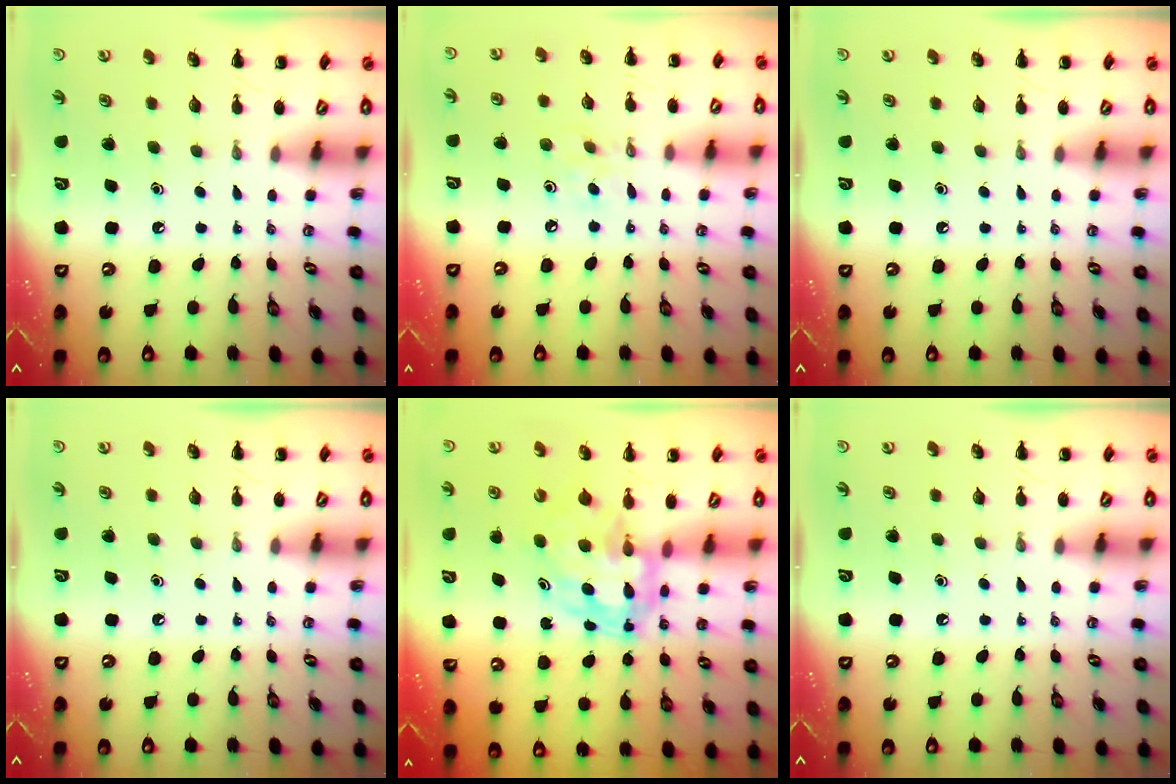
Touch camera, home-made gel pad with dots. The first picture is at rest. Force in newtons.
{"total": 4.2, "press": 4.0, "slide": 1.4}
{"total": 0.0}
{"total": 0.0}
{"total": 5.2, "press": 5.0, "slide": 1.3}
{"total": 0.0}